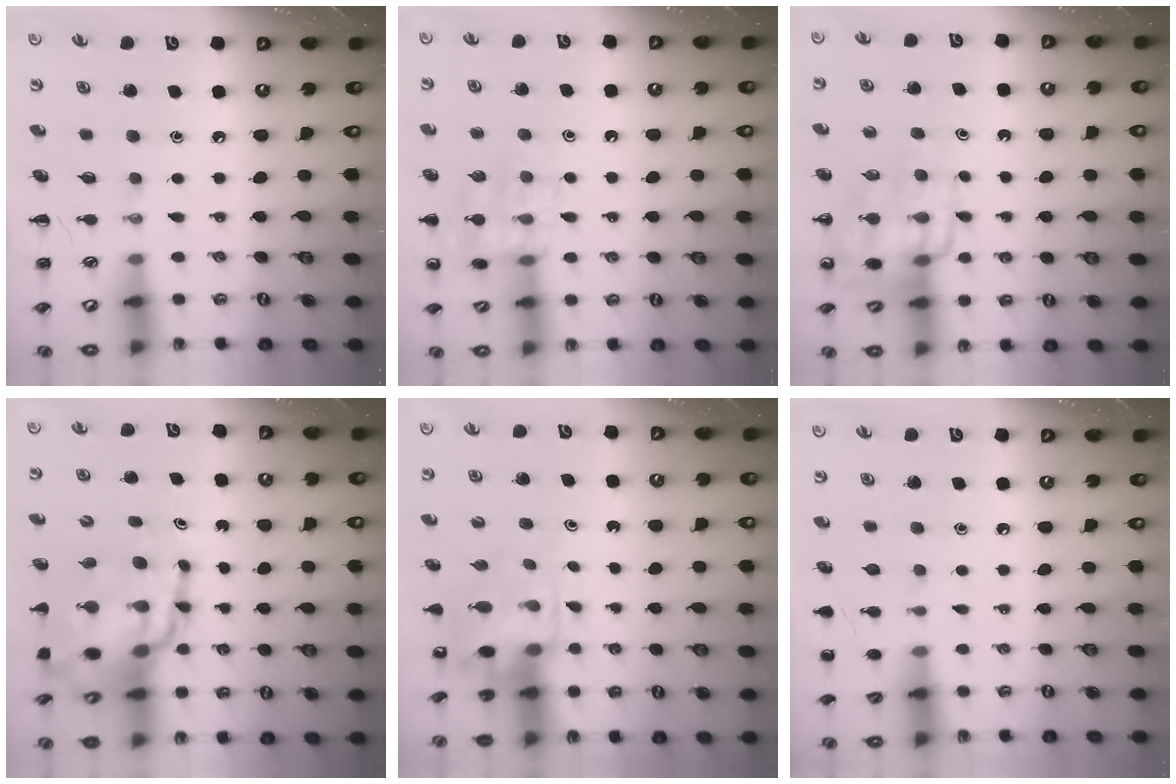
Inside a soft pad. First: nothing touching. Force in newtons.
{"total": 12.7, "press": 12.7, "slide": 0.7}
{"total": 13.9, "press": 13.6, "slide": 2.7}
{"total": 17.4, "press": 16.8, "slide": 4.4}
{"total": 5.0, "press": 4.9, "slide": 1.0}
{"total": 1.2, "press": 1.2, "slide": 0.1}